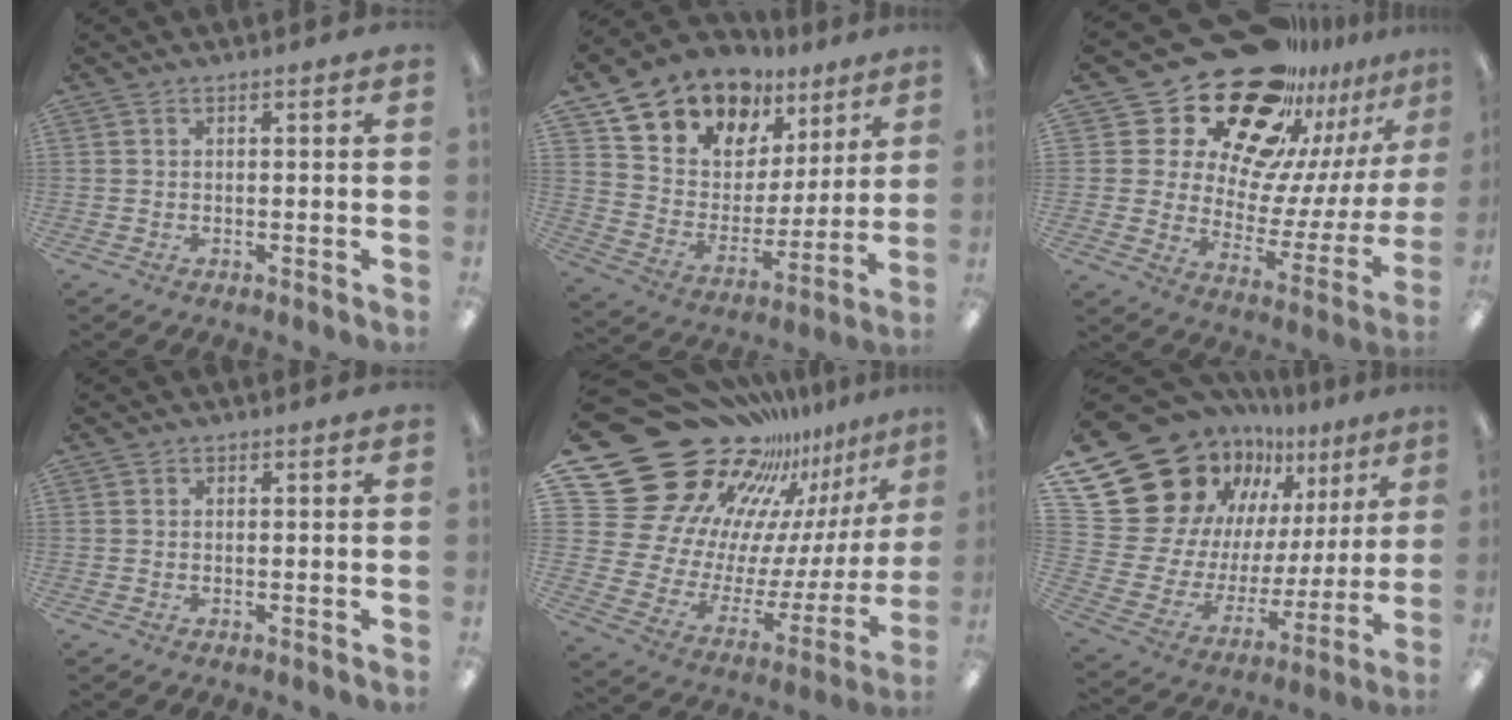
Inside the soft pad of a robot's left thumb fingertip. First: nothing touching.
{"total": 13.2, "force": [10.5, 7.8, 1.7], "torque": [-0.067, -0.085, 0.199]}
{"total": 26.7, "force": [20.4, 12.6, 11.8], "torque": [-0.203, -0.144, 0.373]}
{"total": 0.0}
{"total": 29.2, "force": [20.4, 17.0, 12.1], "torque": [-0.176, -0.197, 0.427]}
{"total": 22.6, "force": [14.6, 15.3, 8.0], "torque": [-0.155, -0.112, 0.297]}